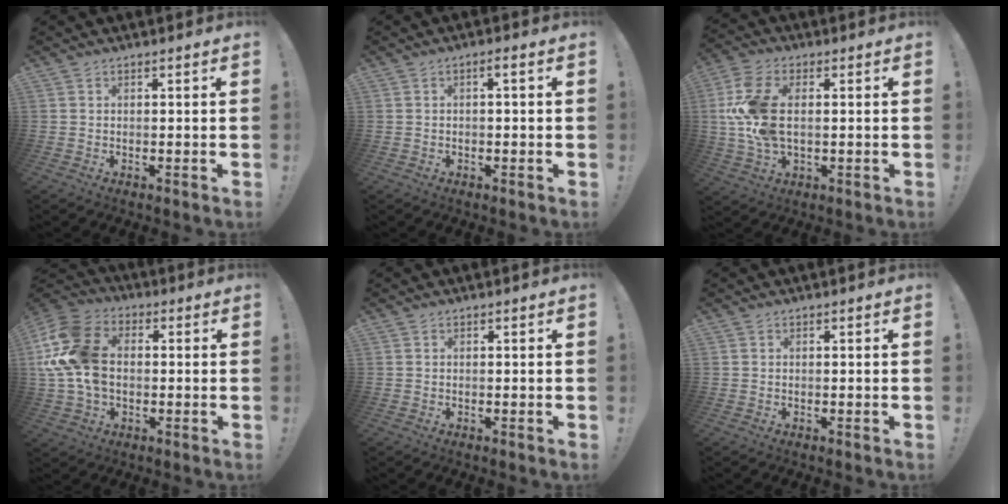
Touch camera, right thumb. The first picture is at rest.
{"total": 1.7, "force": [-0.7, 0.2, 1.5], "torque": [-0.030, 0.006, -0.014]}
{"total": 13.8, "force": [1.1, 7.8, 11.4], "torque": [-0.226, -0.005, 0.023]}
{"total": 17.5, "force": [0.9, 12.7, 12.0], "torque": [-0.232, 0.016, 0.023]}
{"total": 0.0}
{"total": 0.0}